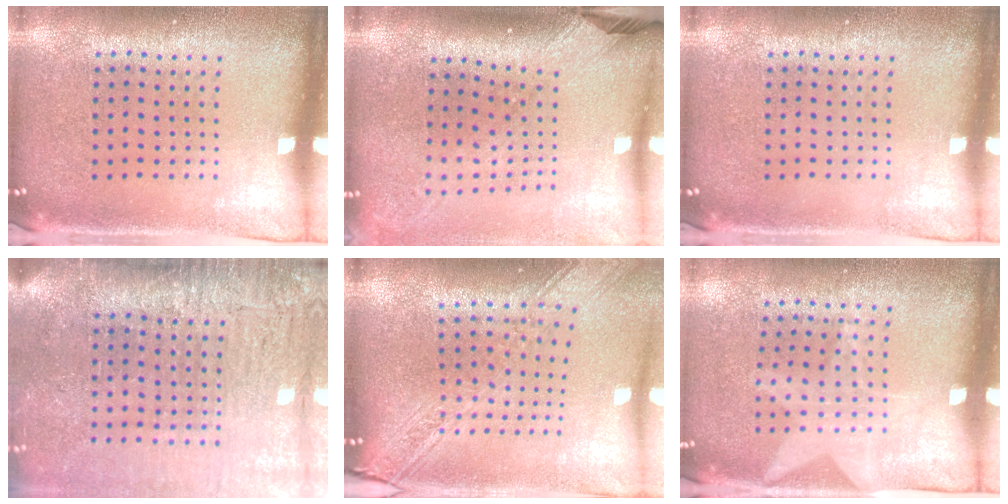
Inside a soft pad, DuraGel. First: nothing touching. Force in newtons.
{"total": 2.4, "press": 1.8, "slide": 1.6}
{"total": 0.0}
{"total": 4.2, "press": 3.5, "slide": 2.3}
{"total": 2.7, "press": 2.1, "slide": 1.6}
{"total": 1.1, "press": 0.8, "slide": 0.8}